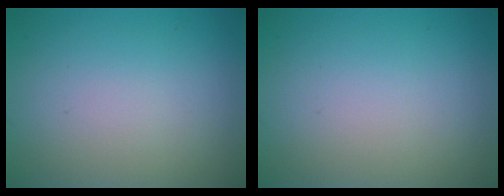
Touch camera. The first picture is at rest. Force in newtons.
{"total": 0.0}